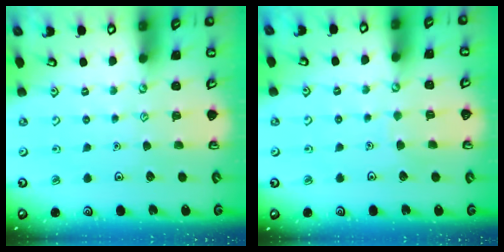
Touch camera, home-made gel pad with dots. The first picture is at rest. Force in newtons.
{"total": 2.5, "press": 2.5, "slide": 0.2}